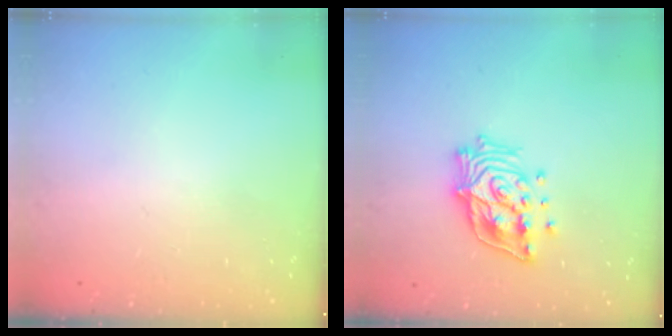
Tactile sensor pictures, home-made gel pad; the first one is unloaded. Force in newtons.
{"total": 16.0, "press": 15.9, "slide": 2.3}